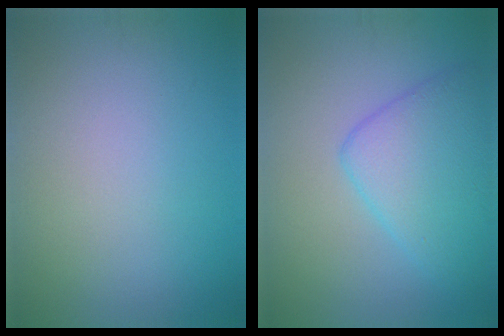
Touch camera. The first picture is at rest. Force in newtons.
{"total": 5.3, "press": 5.3, "slide": 0.2}